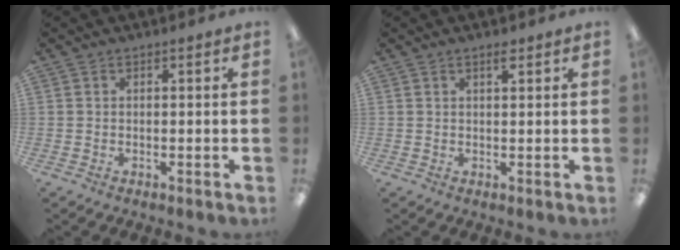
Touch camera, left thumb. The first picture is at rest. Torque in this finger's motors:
{"motor_torque": [-0.40, -0.20, -0.36, 0.26, 0.02]}